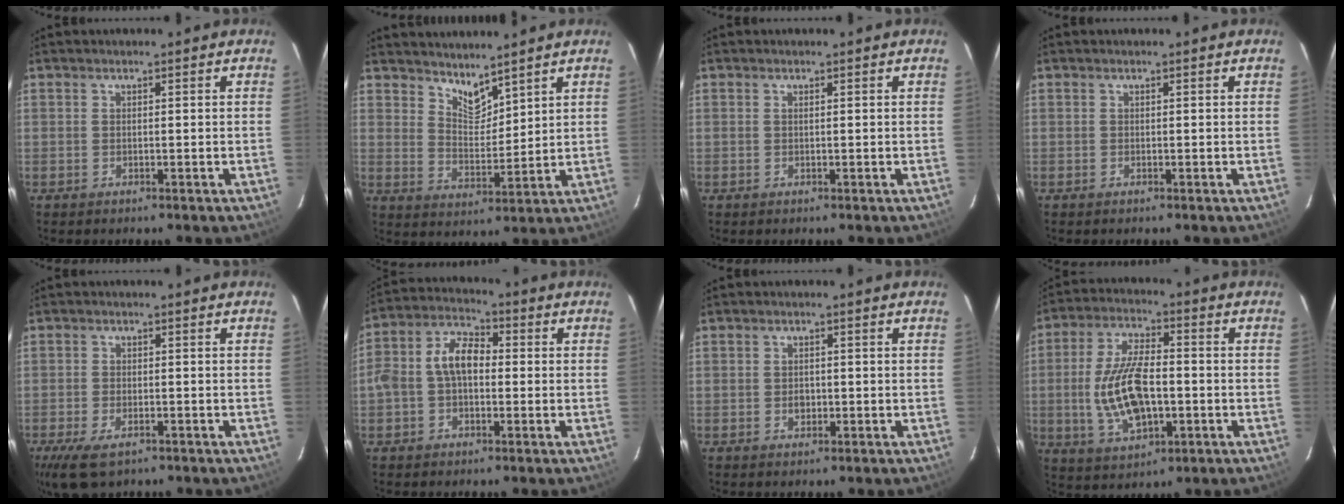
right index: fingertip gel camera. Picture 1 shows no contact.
{"total": 5.7, "force": [5.0, 1.9, 2.0], "torque": [-0.026, -0.007, 0.092]}
{"total": 0.0}
{"total": 0.0}
{"total": 7.3, "force": [-4.5, 3.5, 4.6], "torque": [-0.113, -0.025, -0.079]}
{"total": 8.2, "force": [-0.6, 5.4, 6.2], "torque": [-0.128, 0.028, -0.015]}
{"total": 1.7, "force": [-0.4, 1.4, 0.9], "torque": [-0.015, 0.004, -0.006]}
{"total": 13.7, "force": [-2.1, 6.5, 11.9], "torque": [-0.242, -0.001, -0.029]}